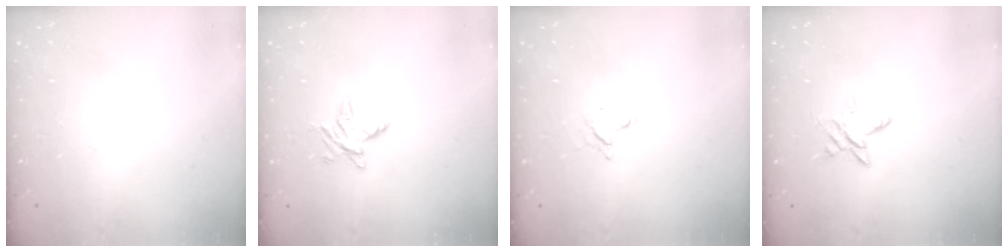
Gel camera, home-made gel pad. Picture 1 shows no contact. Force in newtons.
{"total": 6.5, "press": 6.5, "slide": 0.5}
{"total": 2.3, "press": 2.2, "slide": 0.3}
{"total": 6.2, "press": 6.2, "slide": 0.4}